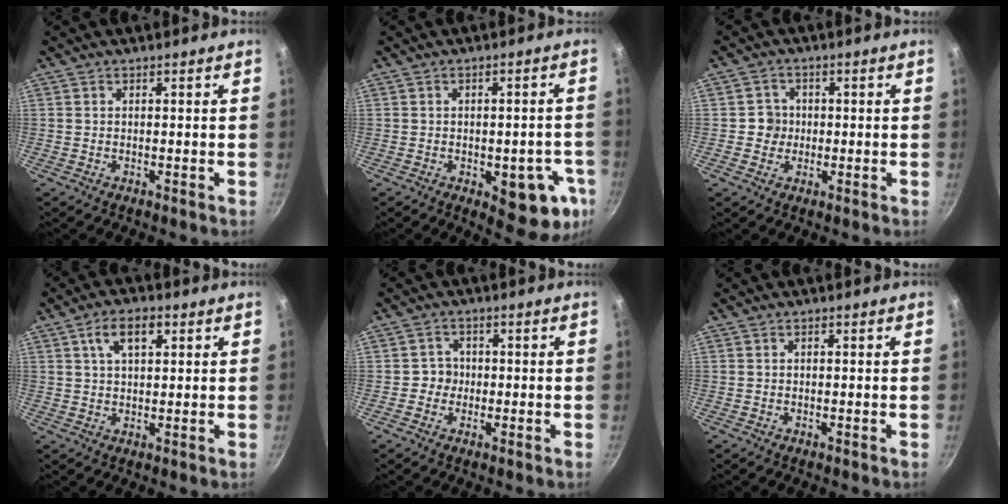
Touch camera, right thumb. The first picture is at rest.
{"total": 12.5, "force": [-4.0, 5.8, 10.3], "torque": [-0.072, 0.010, -0.043]}
{"total": 3.6, "force": [-0.1, 3.6, 0.8], "torque": [0.014, 0.007, -0.008]}
{"total": 6.7, "force": [2.6, 3.5, 5.1], "torque": [-0.074, 0.005, 0.043]}
{"total": 2.9, "force": [-0.5, 2.8, 0.6], "torque": [0.015, 0.008, -0.013]}
{"total": 0.5, "force": [0.2, 0.3, 0.4], "torque": [-0.008, 0.003, 0.004]}